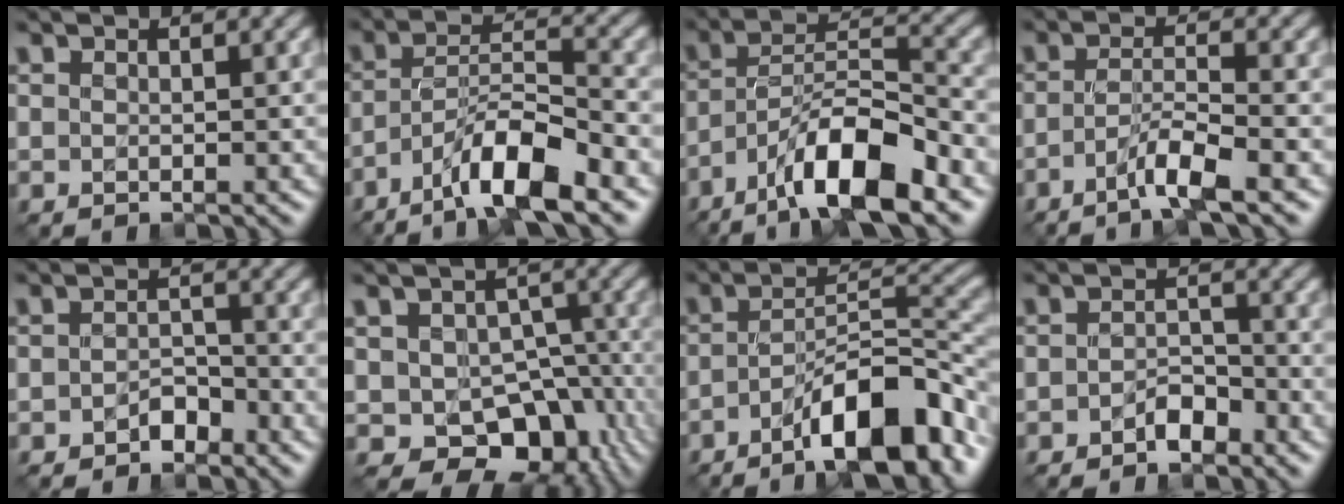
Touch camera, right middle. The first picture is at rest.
{"total": 7.6, "force": [-4.8, 1.5, 5.7], "torque": [-0.097, 0.014, -0.088]}
{"total": 9.7, "force": [-5.8, 2.6, 7.3], "torque": [-0.124, 0.018, -0.105]}
{"total": 3.7, "force": [-2.1, 0.3, 3.0], "torque": [-0.054, 0.008, -0.049]}
{"total": 1.6, "force": [-1.2, 0.9, 0.7], "torque": [-0.011, 0.010, -0.022]}
{"total": 8.6, "force": [-3.0, 6.3, 5.1], "torque": [-0.062, -0.014, -0.046]}
{"total": 9.9, "force": [-5.5, 2.7, 7.8], "torque": [-0.116, 0.016, -0.094]}
{"total": 1.9, "force": [-1.3, 0.9, 1.0], "torque": [-0.017, 0.010, -0.026]}